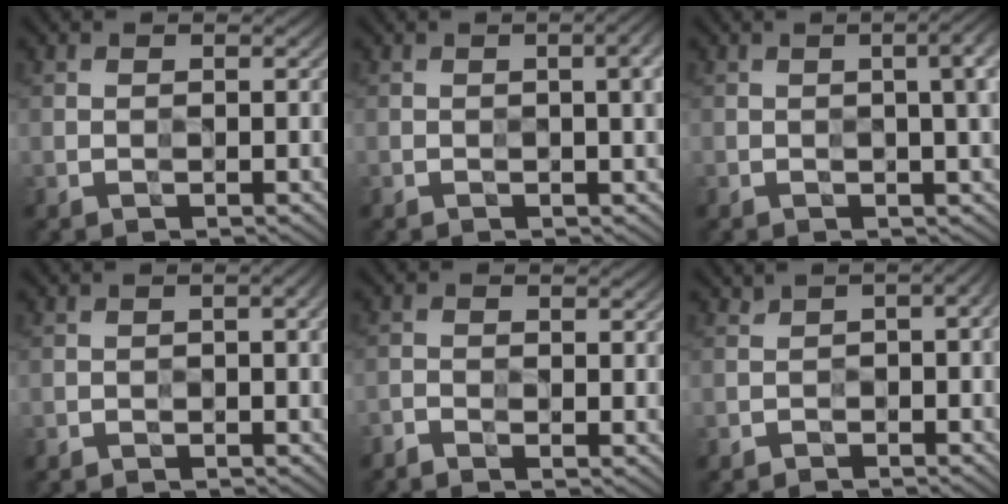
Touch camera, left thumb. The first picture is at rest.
{"total": 3.9, "force": [0.2, 0.9, 3.8], "torque": [-0.050, 0.006, 0.002]}
{"total": 5.1, "force": [0.6, 1.5, 4.9], "torque": [-0.059, 0.009, 0.008]}
{"total": 2.4, "force": [-1.6, 0.6, 1.7], "torque": [-0.026, -0.001, -0.027]}
{"total": 1.5, "force": [-1.4, 0.1, 0.4], "torque": [-0.011, -0.005, -0.038]}
{"total": 3.5, "force": [-2.2, 1.5, 2.4], "torque": [-0.037, -0.004, -0.036]}